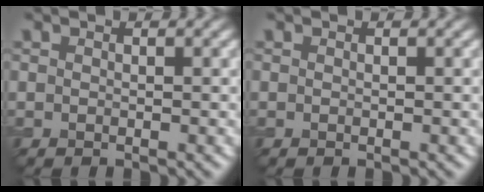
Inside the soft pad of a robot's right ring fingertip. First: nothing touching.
{"total": 0.0}